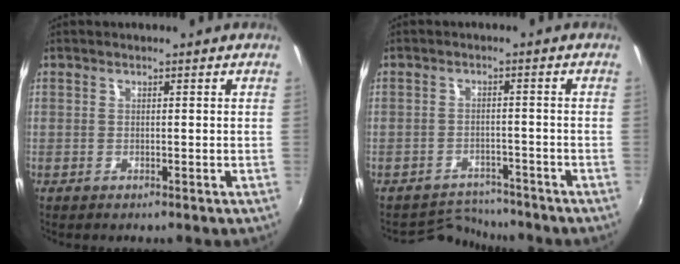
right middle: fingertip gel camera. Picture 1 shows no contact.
{"total": 5.3, "force": [-5.1, 1.1, -0.8], "torque": [-0.002, 0.003, -0.084]}